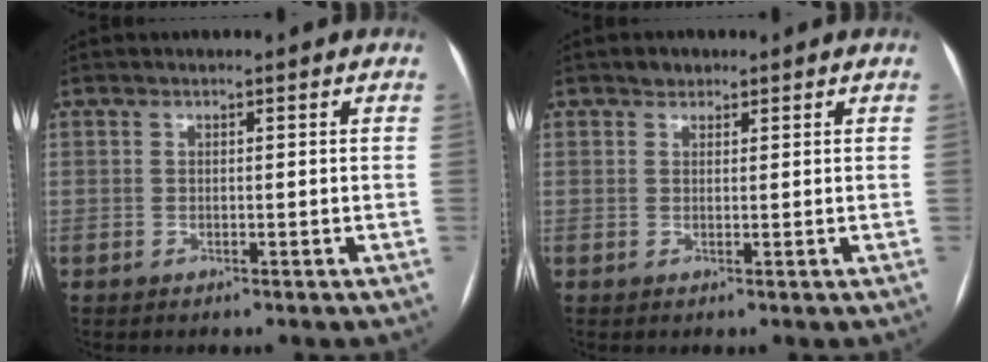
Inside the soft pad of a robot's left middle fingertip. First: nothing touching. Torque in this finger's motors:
{"motor_torque": [0.42, -0.20, 0.00, -0.01]}